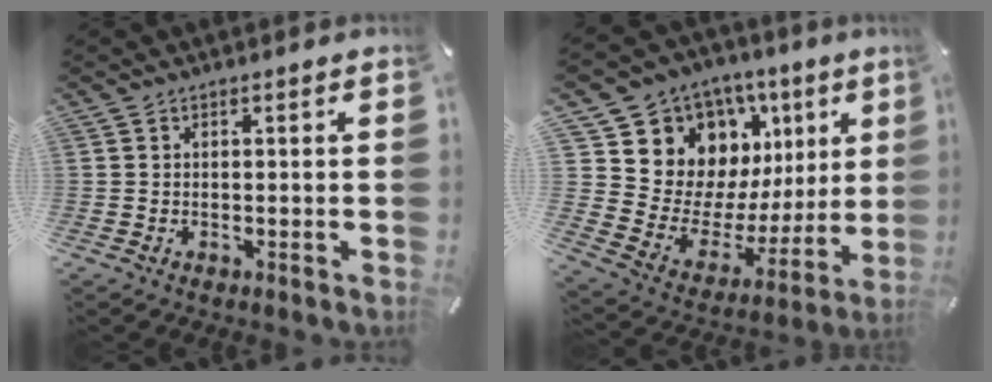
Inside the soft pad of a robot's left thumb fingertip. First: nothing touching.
{"total": 12.5, "force": [6.9, 10.1, 2.6], "torque": [-0.039, -0.088, 0.136]}